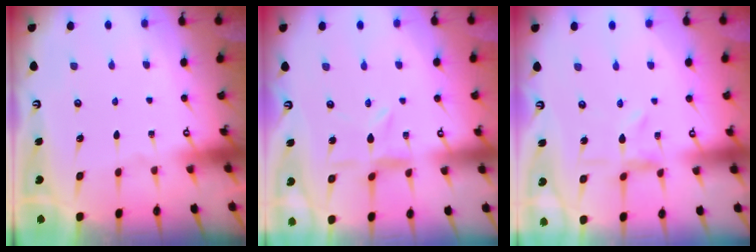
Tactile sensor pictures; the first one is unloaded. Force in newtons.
{"total": 2.8, "press": 2.7, "slide": 0.3}
{"total": 1.6, "press": 1.6, "slide": 0.2}